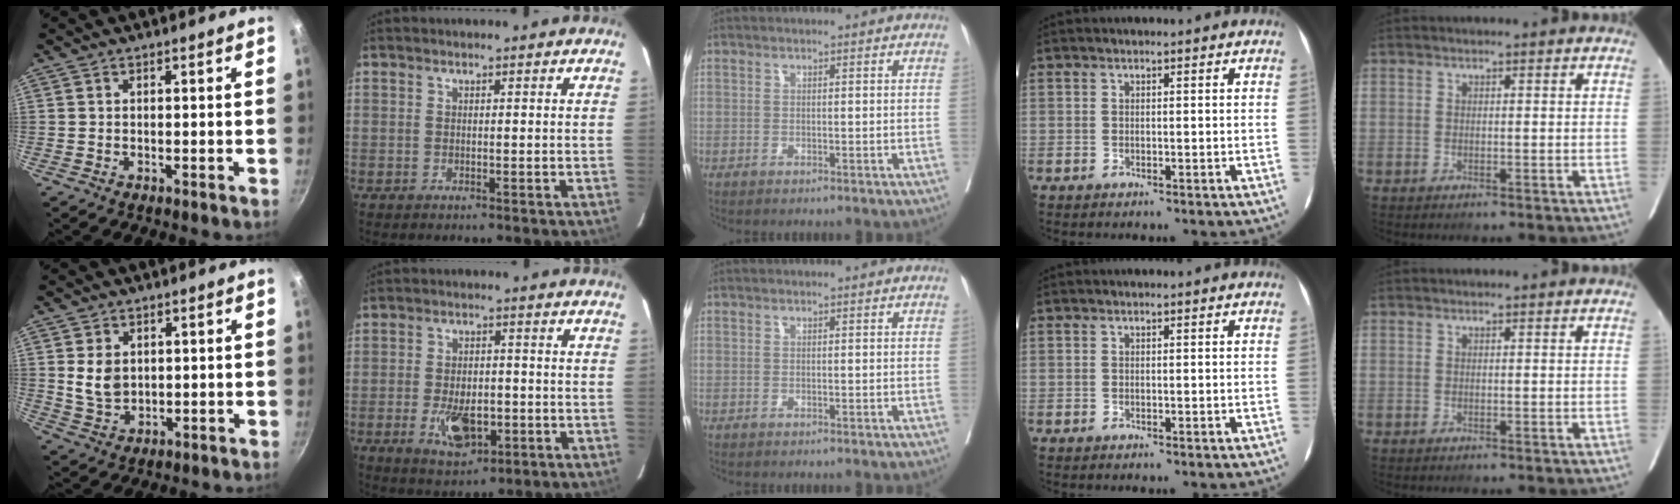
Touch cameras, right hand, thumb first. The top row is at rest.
{"thumb": {"total": 5.4, "force": [1.0, 4.0, 3.4], "torque": [-0.046, -0.011, 0.030]}, "index": {"total": 7.4, "force": [-2.4, 3.6, 6.0], "torque": [-0.109, -0.007, -0.031]}}